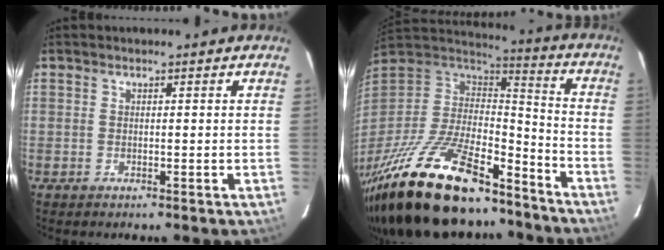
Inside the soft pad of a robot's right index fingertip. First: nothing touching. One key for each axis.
{"total": 33.3, "fx": -23.2, "fy": 12.3, "fz": 20.4, "tx": -0.406, "ty": -0.038, "tz": -0.365}